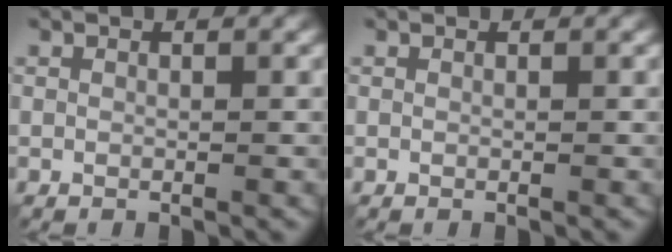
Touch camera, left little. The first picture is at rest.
{"total": 0.0}